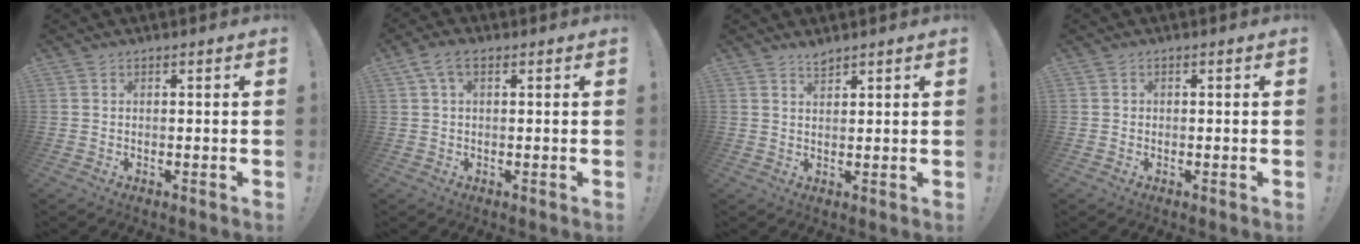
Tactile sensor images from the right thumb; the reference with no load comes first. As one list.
[{"total": 4.6, "force": [1.7, 2.3, 3.6], "torque": [-0.068, 0.006, 0.033]}, {"total": 2.5, "force": [2.3, 0.4, 0.8], "torque": [-0.007, -0.017, 0.040]}, {"total": 0.9, "force": [0.0, 0.9, 0.2], "torque": [-0.009, 0.006, 0.001]}]